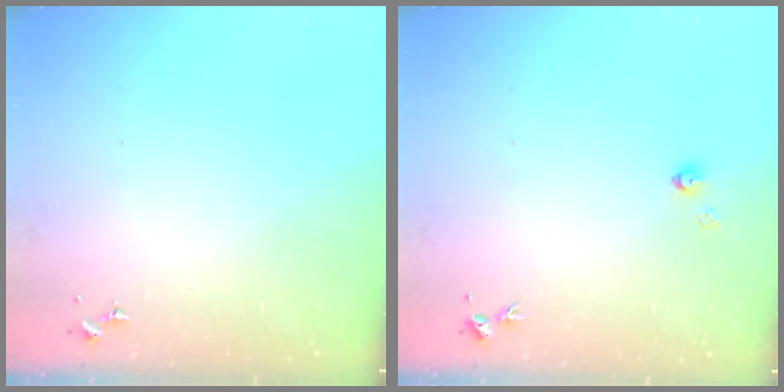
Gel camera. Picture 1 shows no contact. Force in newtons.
{"total": 3.7, "press": 3.7, "slide": 0.4}